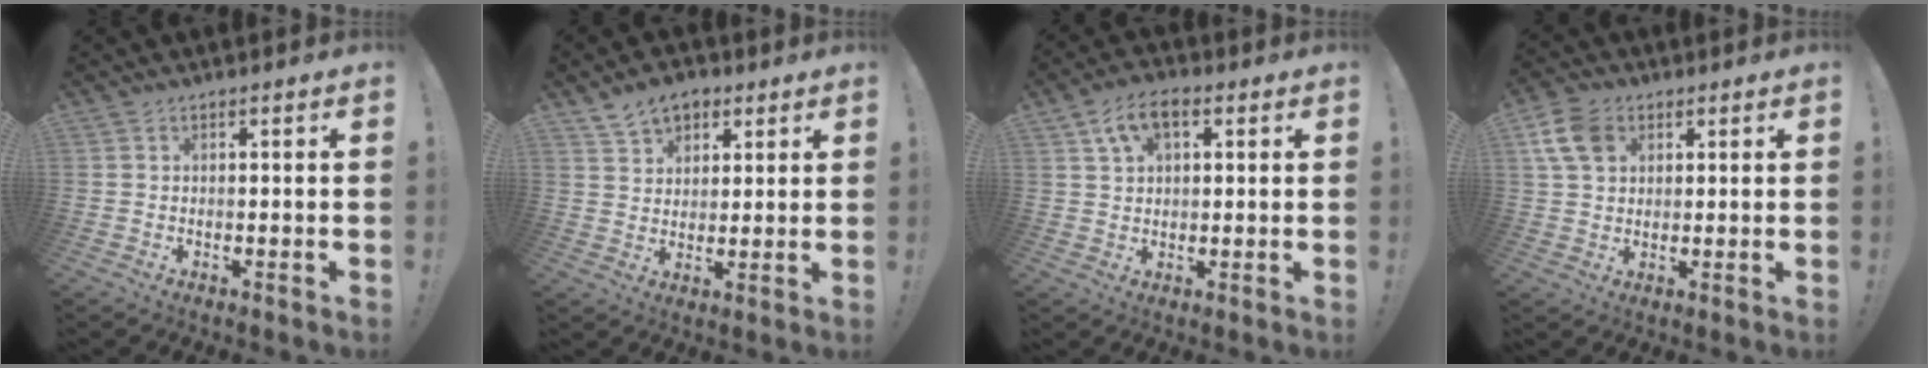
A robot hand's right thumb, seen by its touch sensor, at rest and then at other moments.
{"total": 8.0, "force": [5.0, 5.6, 2.8], "torque": [-0.040, -0.023, 0.096]}
{"total": 8.0, "force": [3.5, 4.6, 5.4], "torque": [-0.086, 0.003, 0.065]}
{"total": 10.1, "force": [3.6, 7.3, 6.0], "torque": [-0.108, -0.003, 0.072]}